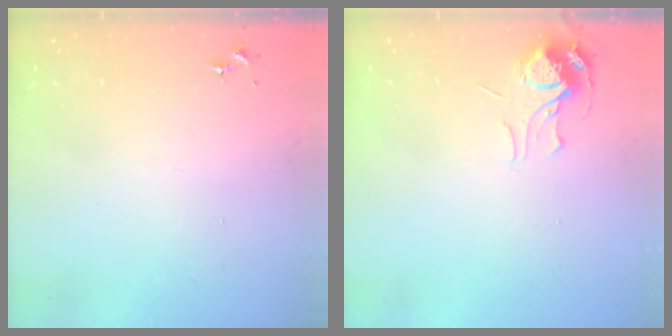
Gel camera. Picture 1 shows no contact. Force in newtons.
{"total": 7.1, "press": 7.1, "slide": 0.2}